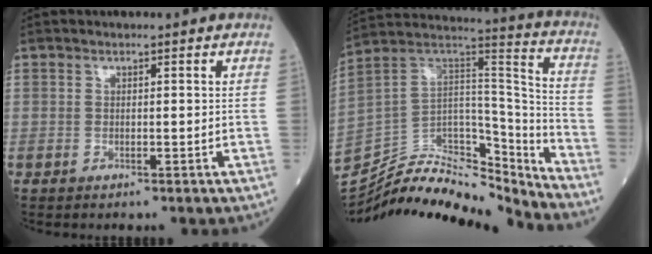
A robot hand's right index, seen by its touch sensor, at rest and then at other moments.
{"total": 24.8, "force": [-23.1, 4.8, 7.5], "torque": [-0.168, 0.036, -0.377]}